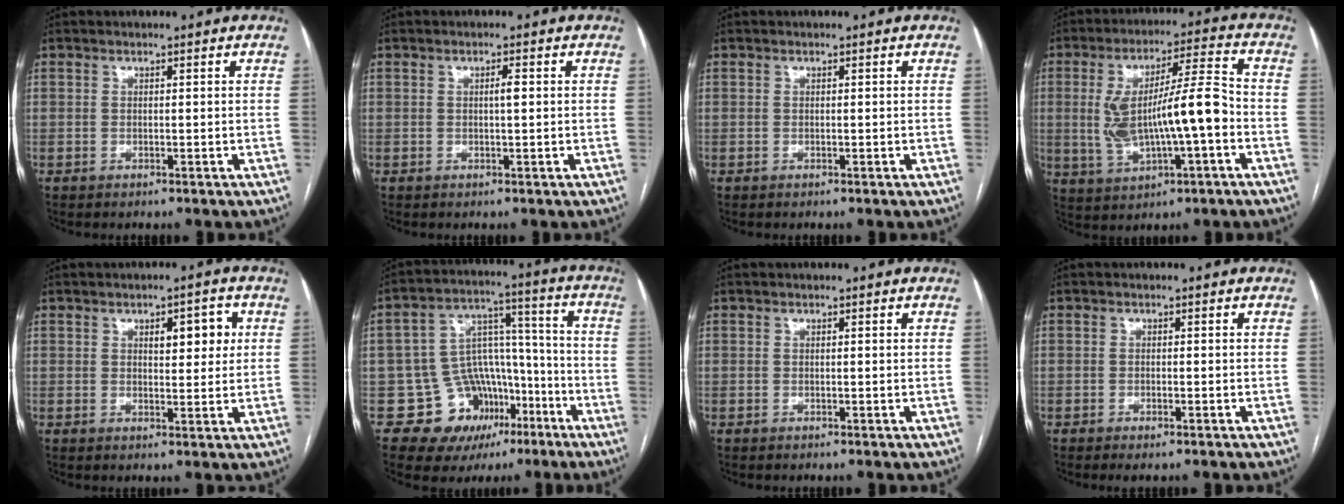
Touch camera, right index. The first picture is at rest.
{"total": 1.3, "force": [0.1, 0.1, 1.3], "torque": [-0.023, 0.002, 0.002]}
{"total": 0.0}
{"total": 13.3, "force": [-1.5, 2.3, 13.1], "torque": [-0.244, 0.021, -0.017]}
{"total": 4.9, "force": [1.6, 1.9, 4.2], "torque": [-0.055, 0.008, 0.023]}
{"total": 12.8, "force": [-6.2, 10.3, 4.4], "torque": [-0.054, 0.067, -0.082]}
{"total": 0.0}
{"total": 1.3, "force": [-0.9, 0.2, 1.0], "torque": [-0.016, -0.003, -0.011]}